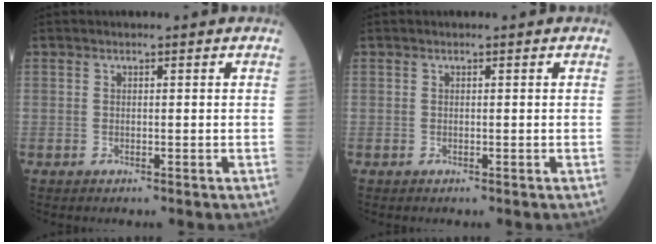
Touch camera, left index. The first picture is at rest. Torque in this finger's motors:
{"motor_torque": [0.02, 0.03, 0.00, 0.00]}